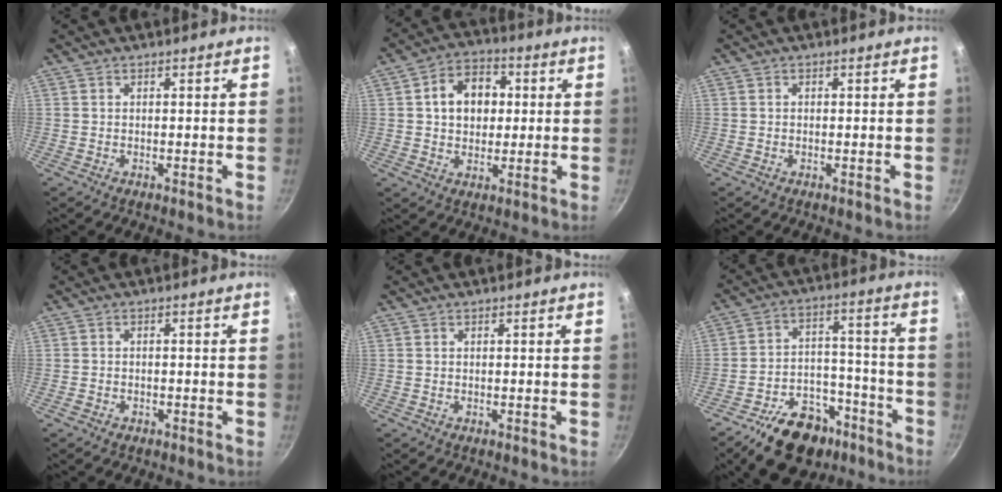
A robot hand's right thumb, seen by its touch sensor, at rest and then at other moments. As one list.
[{"total": 10.5, "force": [1.7, 7.9, 6.6], "torque": [-0.070, 0.014, 0.019]}, {"total": 0.0}, {"total": 1.4, "force": [-0.9, 0.9, 0.5], "torque": [-0.015, 0.008, -0.017]}, {"total": 0.0}, {"total": 17.6, "force": [-11.6, 10.1, 8.6], "torque": [-0.098, 0.085, -0.172]}]